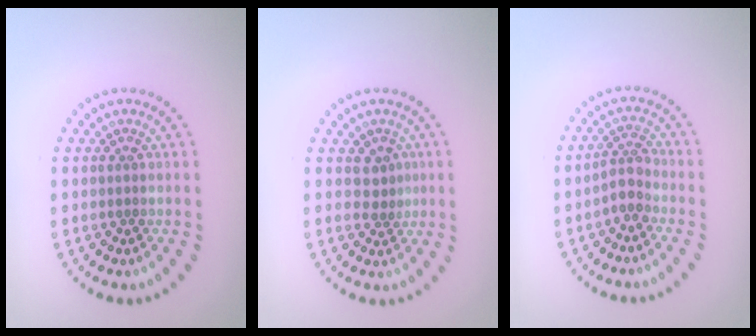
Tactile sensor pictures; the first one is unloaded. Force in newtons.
{"total": 1.6, "press": 1.4, "slide": 0.8}
{"total": 2.0, "press": 1.4, "slide": 1.3}